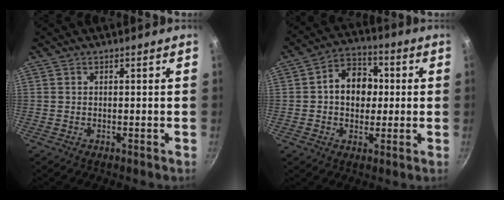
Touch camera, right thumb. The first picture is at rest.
{"total": 10.6, "force": [0.8, 8.2, 6.7], "torque": [-0.062, 0.016, -0.001]}